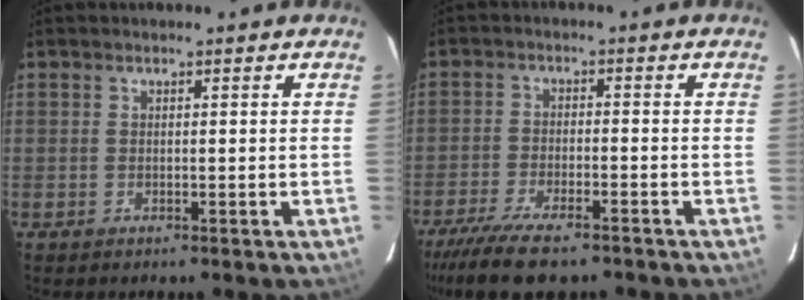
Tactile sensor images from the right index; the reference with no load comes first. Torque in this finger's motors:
{"motor_torque": [1.15, -0.99, 0.52, 0.12]}